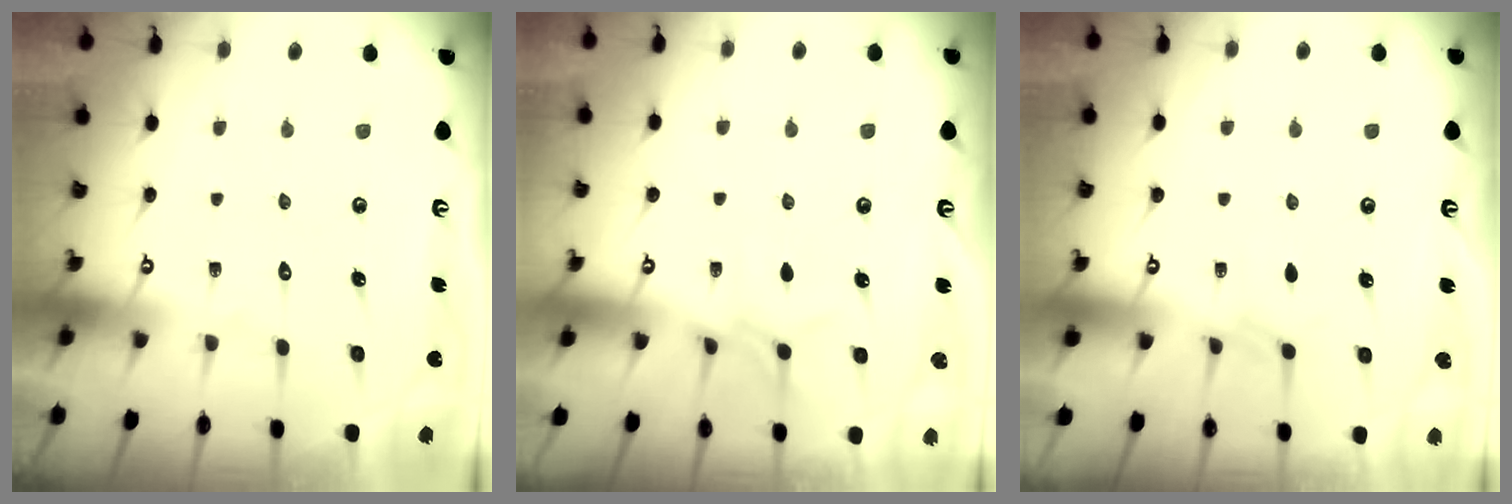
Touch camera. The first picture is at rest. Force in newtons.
{"total": 4.5, "press": 4.5, "slide": 0.6}
{"total": 3.7, "press": 3.7, "slide": 0.5}